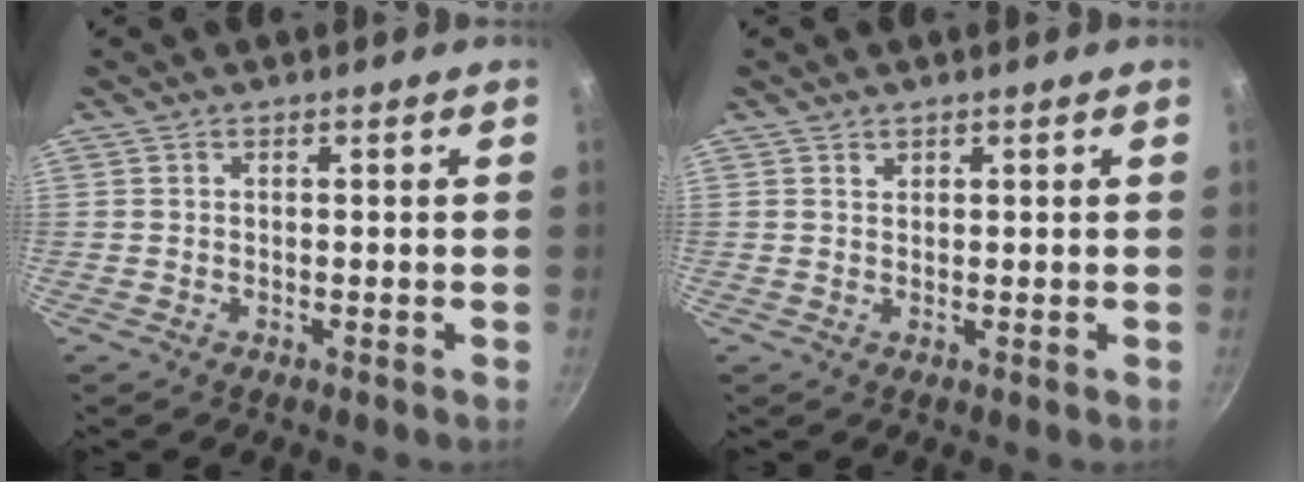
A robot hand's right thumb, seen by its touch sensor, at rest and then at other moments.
{"total": 0.8, "force": [0.6, 0.5, 0.0], "torque": [0.002, -0.002, 0.011]}